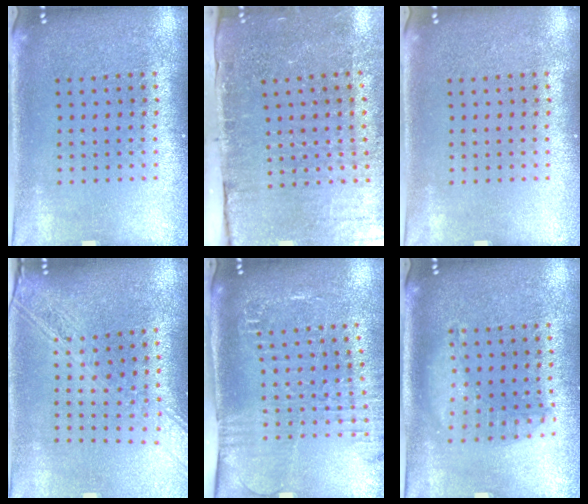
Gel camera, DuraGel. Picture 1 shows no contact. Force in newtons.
{"total": 4.4, "press": 3.8, "slide": 2.2}
{"total": 0.0}
{"total": 2.3, "press": 1.9, "slide": 1.2}
{"total": 1.9, "press": 1.8, "slide": 0.8}
{"total": 1.2, "press": 1.2, "slide": 0.3}